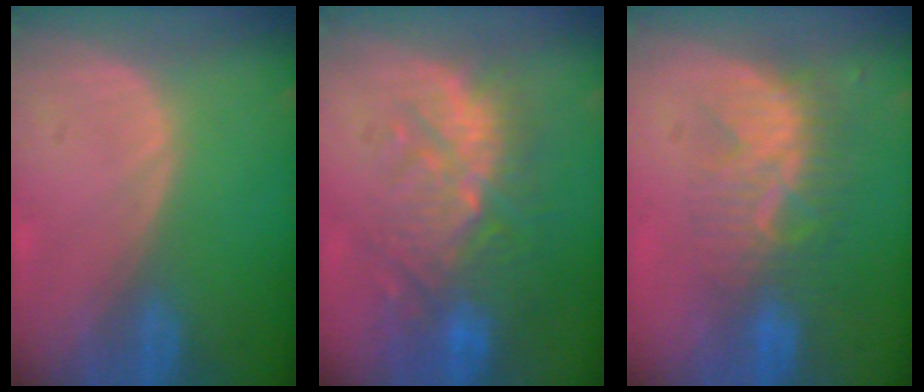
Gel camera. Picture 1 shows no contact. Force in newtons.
{"total": 10.8, "press": 10.0, "slide": 4.2}
{"total": 8.5, "press": 7.6, "slide": 3.8}